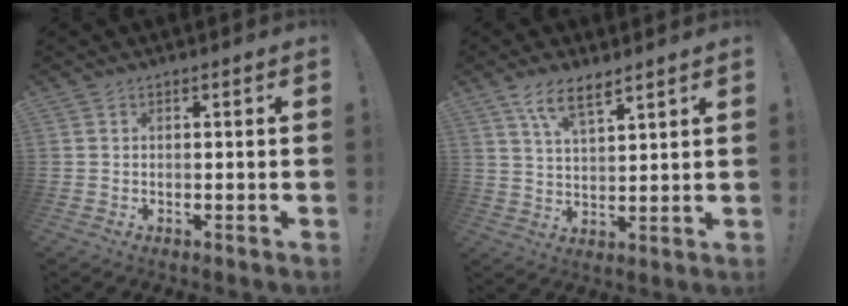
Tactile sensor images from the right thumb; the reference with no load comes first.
{"total": 7.6, "force": [5.5, 2.5, 4.6], "torque": [-0.086, -0.026, 0.101]}